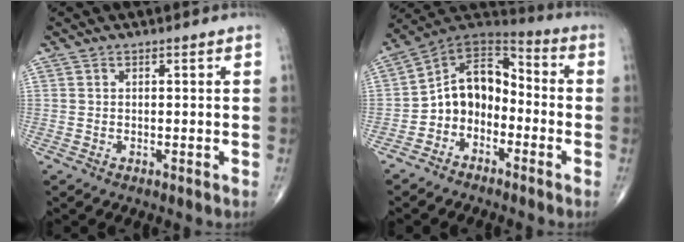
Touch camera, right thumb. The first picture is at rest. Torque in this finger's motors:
{"motor_torque": [0.35, 0.35, 0.15, -0.14, 0.37]}